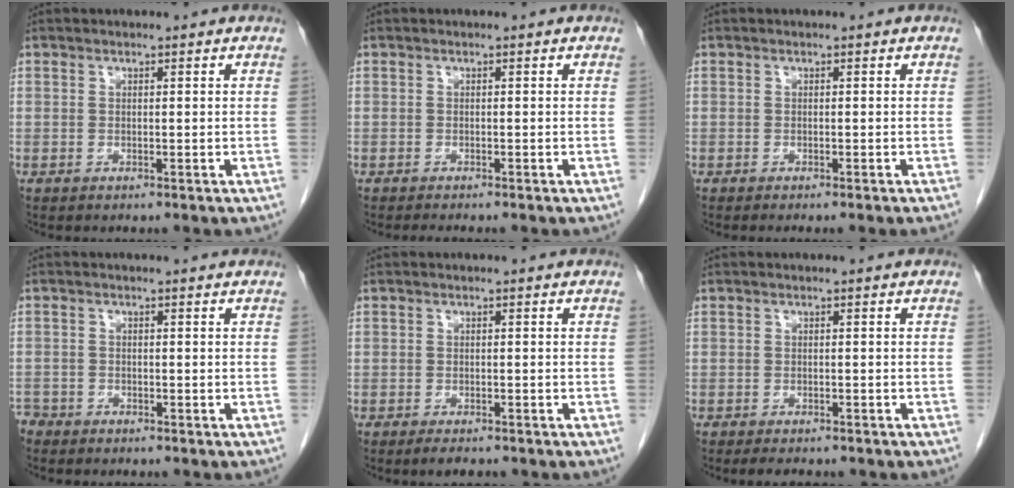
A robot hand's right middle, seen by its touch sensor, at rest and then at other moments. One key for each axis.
{"total": 1.8, "fx": -1.5, "fy": 0.0, "fz": 0.8, "tx": -0.014, "ty": -0.003, "tz": -0.021}
{"total": 1.8, "fx": -1.6, "fy": -0.4, "fz": 0.9, "tx": -0.007, "ty": 0.005, "tz": -0.020}
{"total": 2.5, "fx": -2.1, "fy": 1.3, "fz": 0.3, "tx": 0.000, "ty": 0.002, "tz": -0.036}
{"total": 2.1, "fx": -1.7, "fy": 0.6, "fz": 1.1, "tx": -0.022, "ty": -0.004, "tz": -0.023}
{"total": 4.3, "fx": -3.6, "fy": 1.2, "fz": 2.1, "tx": -0.029, "ty": -0.007, "tz": -0.041}